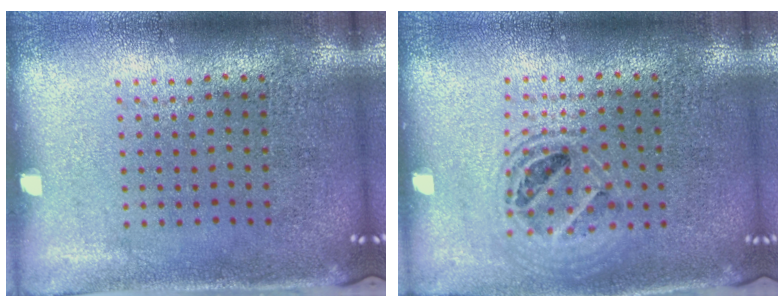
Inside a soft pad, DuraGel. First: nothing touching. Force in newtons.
{"total": 1.4, "press": 1.3, "slide": 0.6}